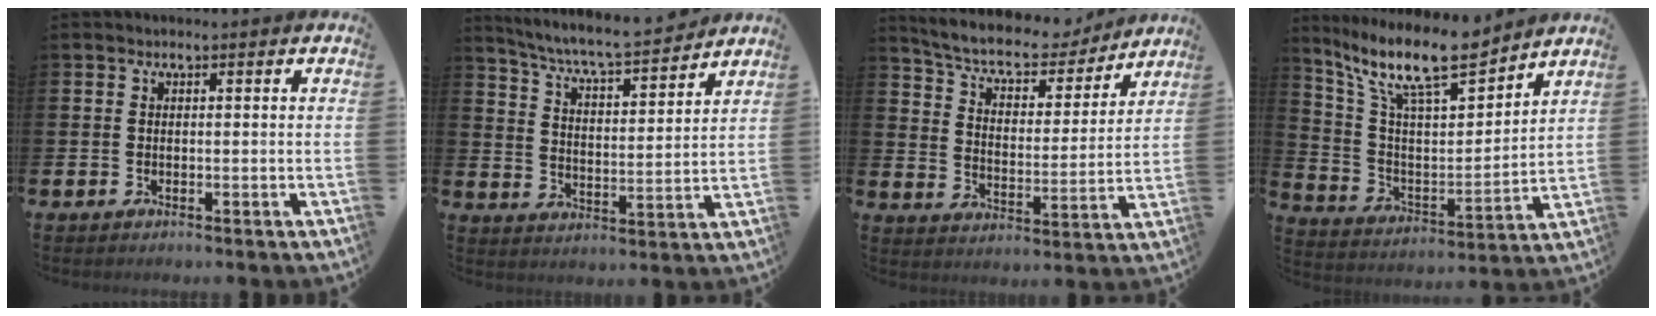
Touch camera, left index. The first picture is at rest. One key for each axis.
{"total": 7.0, "fx": 6.6, "fy": 0.1, "fz": 2.1, "tx": -0.071, "ty": -0.047, "tz": 0.113}
{"total": 7.5, "fx": 6.8, "fy": 2.3, "fz": 2.2, "tx": -0.073, "ty": -0.048, "tz": 0.113}
{"total": 12.8, "fx": 10.6, "fy": 3.1, "fz": 6.5, "tx": -0.152, "ty": -0.061, "tz": 0.185}